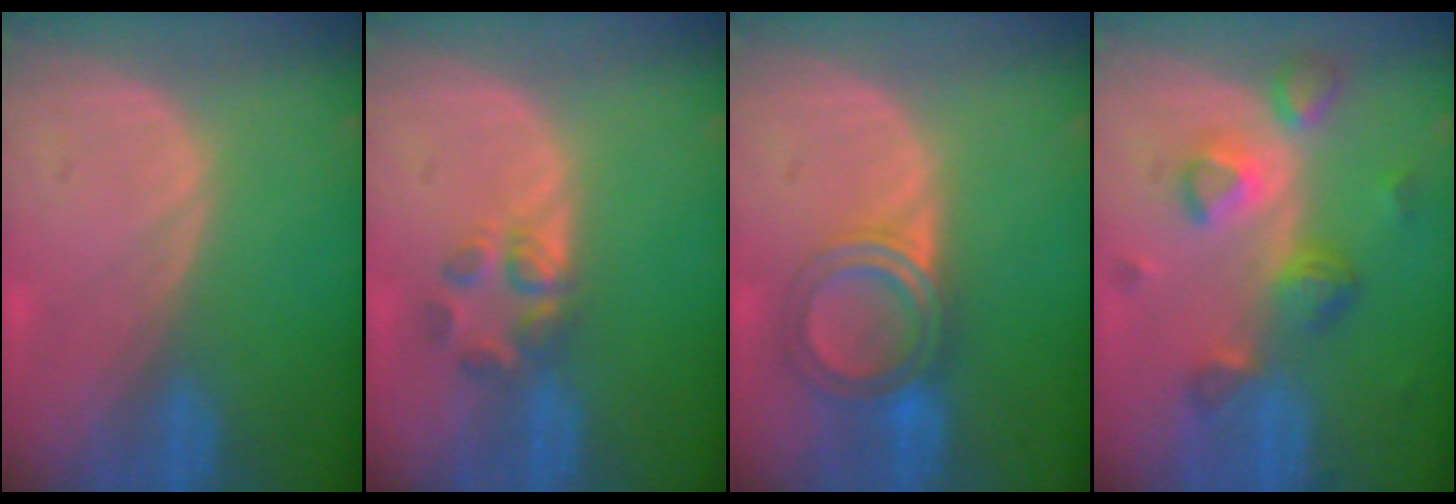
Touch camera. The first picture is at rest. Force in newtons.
{"total": 3.7, "press": 3.5, "slide": 0.9}
{"total": 5.7, "press": 5.6, "slide": 1.3}
{"total": 7.8, "press": 6.9, "slide": 3.6}